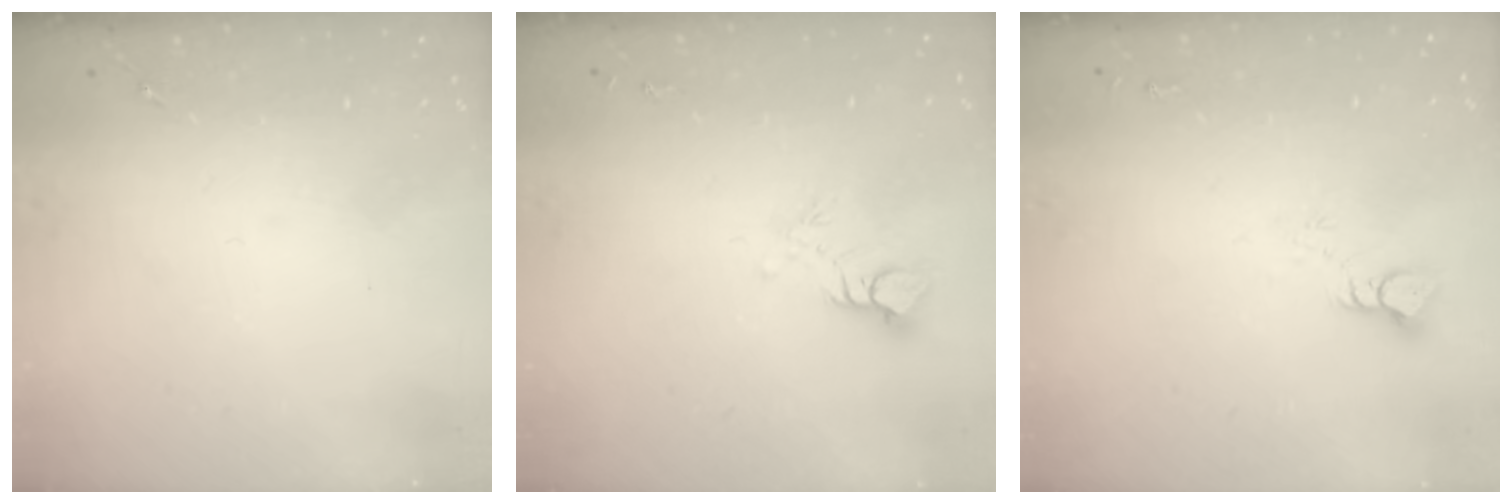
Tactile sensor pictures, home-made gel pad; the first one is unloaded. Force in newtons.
{"total": 6.3, "press": 6.3, "slide": 0.5}
{"total": 5.1, "press": 5.1, "slide": 0.3}